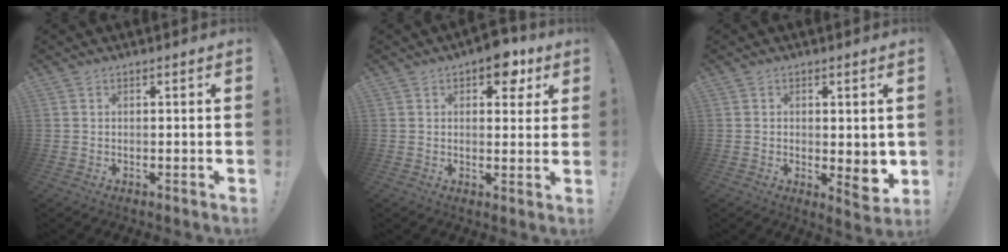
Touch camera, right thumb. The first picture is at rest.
{"total": 7.9, "force": [4.7, 4.4, 4.6], "torque": [-0.049, -0.022, 0.082]}
{"total": 5.0, "force": [-0.2, 2.9, 4.0], "torque": [-0.035, -0.007, 0.002]}